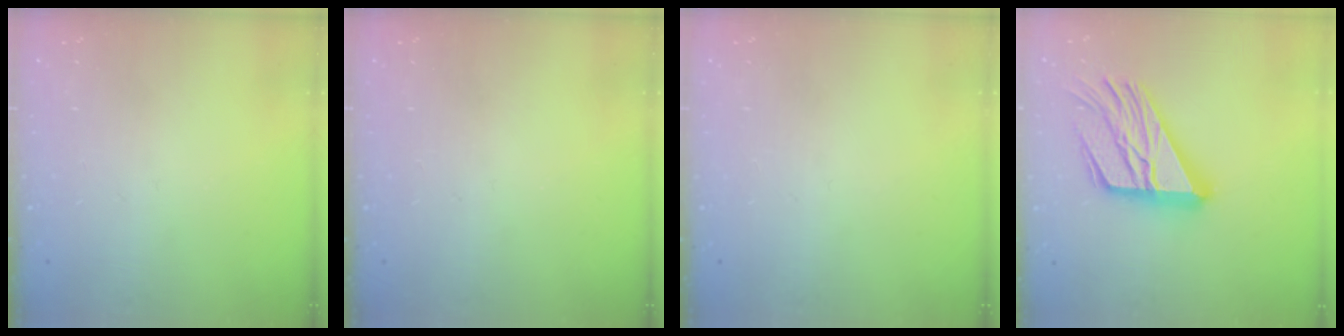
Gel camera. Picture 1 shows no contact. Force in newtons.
{"total": 0.0}
{"total": 0.0}
{"total": 21.7, "press": 21.6, "slide": 2.2}